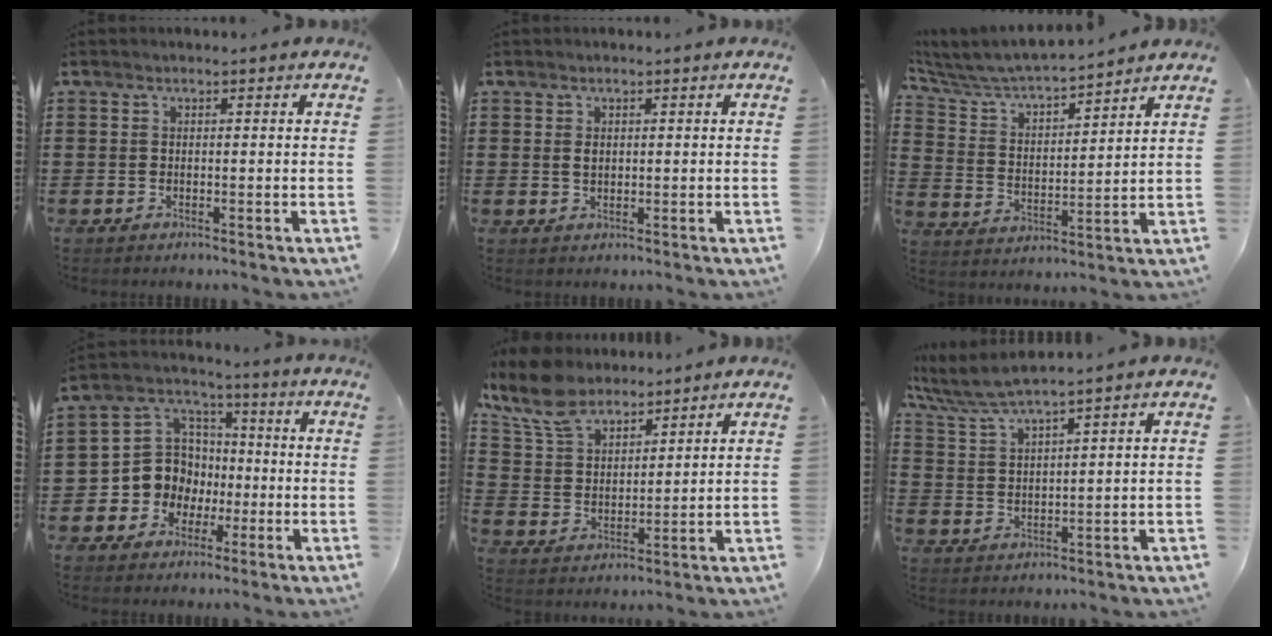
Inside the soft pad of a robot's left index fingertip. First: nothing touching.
{"total": 1.1, "force": [0.3, 0.7, 0.9], "torque": [-0.020, 0.004, 0.006]}
{"total": 5.6, "force": [5.4, 0.5, 1.5], "torque": [-0.057, -0.039, 0.086]}
{"total": 9.6, "force": [-1.6, 9.1, 2.6], "torque": [-0.101, 0.007, -0.028]}
{"total": 9.1, "force": [7.5, 3.5, 3.9], "torque": [-0.105, -0.014, 0.141]}
{"total": 4.8, "force": [4.2, 0.0, 2.3], "torque": [-0.061, -0.022, 0.071]}